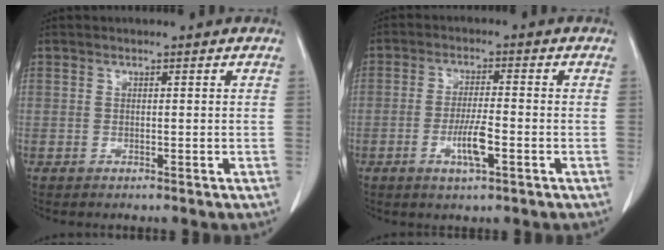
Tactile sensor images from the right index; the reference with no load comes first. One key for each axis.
{"total": 5.3, "fx": -2.0, "fy": 0.7, "fz": 4.9, "tx": -0.093, "ty": -0.005, "tz": -0.035}